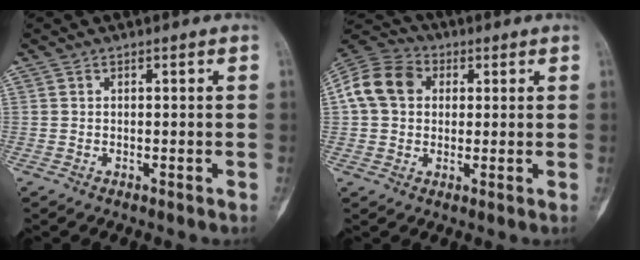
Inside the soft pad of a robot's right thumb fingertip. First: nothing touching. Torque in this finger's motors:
{"motor_torque": [0.35, 0.47, 0.06, 0.05, 0.07]}